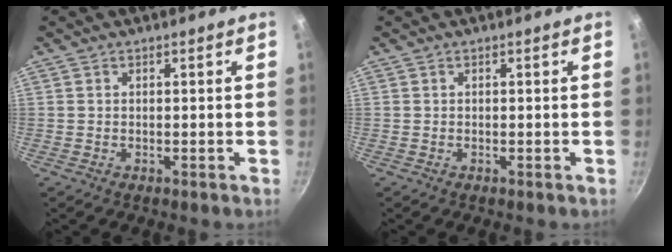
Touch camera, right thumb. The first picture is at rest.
{"total": 0.0}